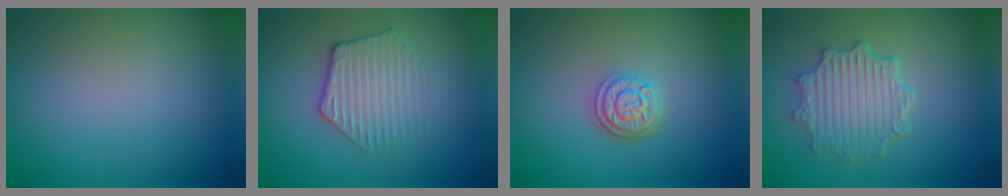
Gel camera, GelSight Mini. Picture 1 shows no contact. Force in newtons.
{"total": 3.3, "press": 3.3, "slide": 0.8}
{"total": 3.0, "press": 2.4, "slide": 1.8}
{"total": 4.8, "press": 4.0, "slide": 2.7}